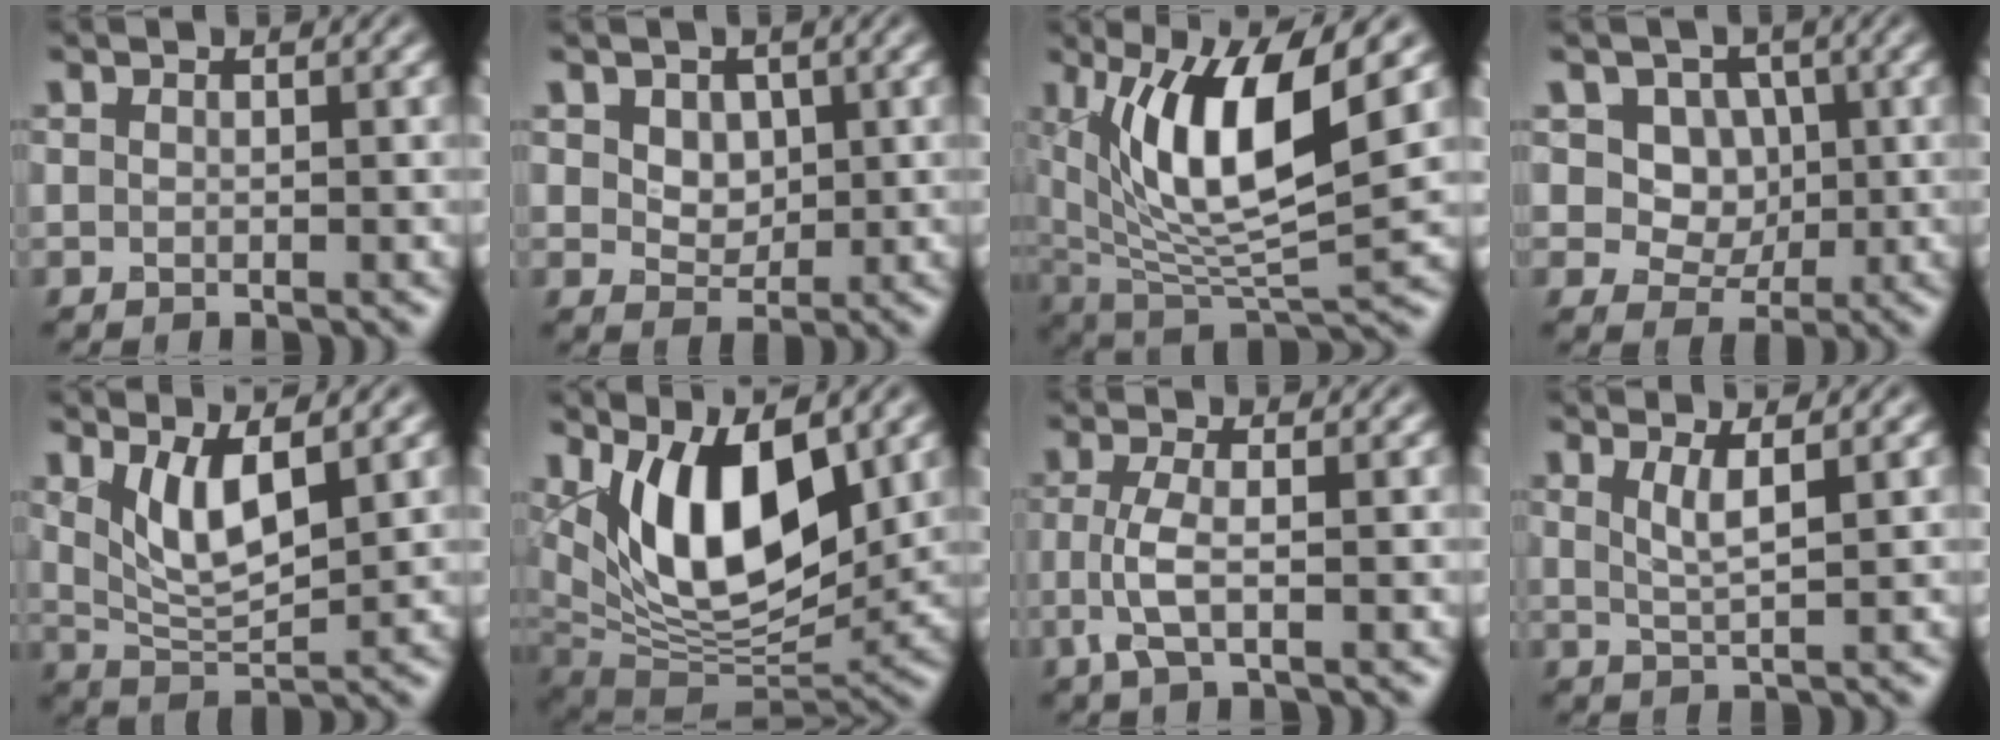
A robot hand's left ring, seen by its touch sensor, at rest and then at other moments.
{"total": 2.8, "force": [1.1, 2.1, 1.4], "torque": [-0.036, -0.009, 0.028]}
{"total": 10.8, "force": [3.9, 3.2, 9.5], "torque": [-0.171, -0.008, 0.076]}
{"total": 7.9, "force": [2.8, 6.3, 3.8], "torque": [-0.059, 0.012, 0.025]}
{"total": 4.7, "force": [2.0, 1.4, 4.0], "torque": [-0.083, -0.010, 0.044]}
{"total": 11.5, "force": [3.8, 5.3, 9.5], "torque": [-0.151, -0.014, 0.066]}
{"total": 2.9, "force": [-0.7, 0.8, 2.8], "torque": [-0.067, -0.001, -0.017]}
{"total": 2.5, "force": [1.1, 0.6, 2.2], "torque": [-0.037, -0.003, 0.020]}